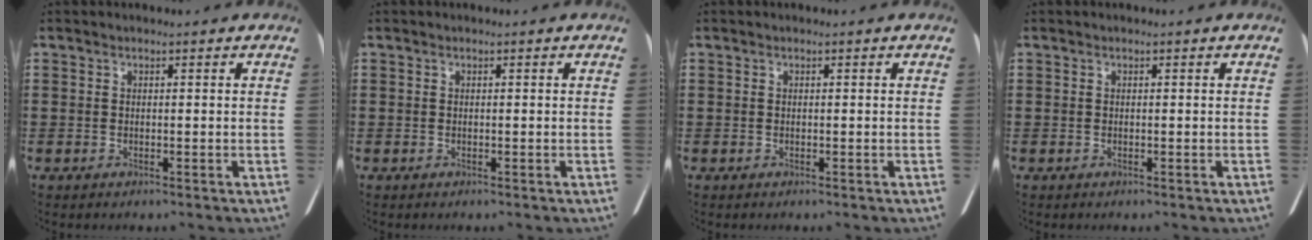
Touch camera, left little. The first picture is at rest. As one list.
[{"total": 0.0}, {"total": 0.0}, {"total": 0.0}]